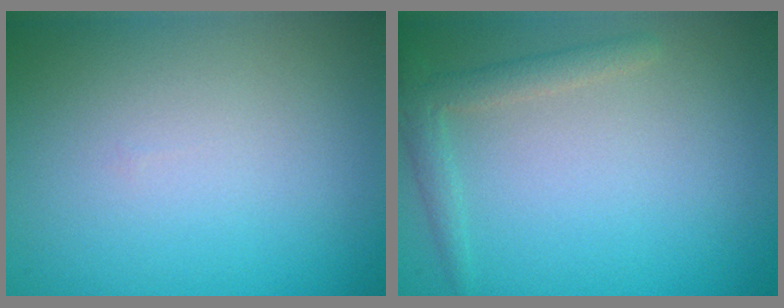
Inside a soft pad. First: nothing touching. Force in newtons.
{"total": 2.0, "press": 2.0, "slide": 0.3}